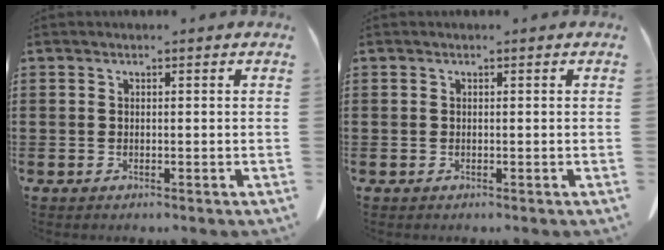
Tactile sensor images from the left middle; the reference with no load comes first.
{"total": 0.0}